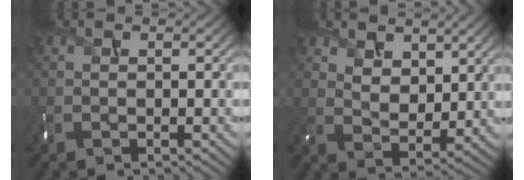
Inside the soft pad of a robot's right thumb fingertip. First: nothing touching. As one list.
[{"total": 5.4, "force": [3.4, 3.0, 3.0], "torque": [-0.069, -0.013, 0.064]}]